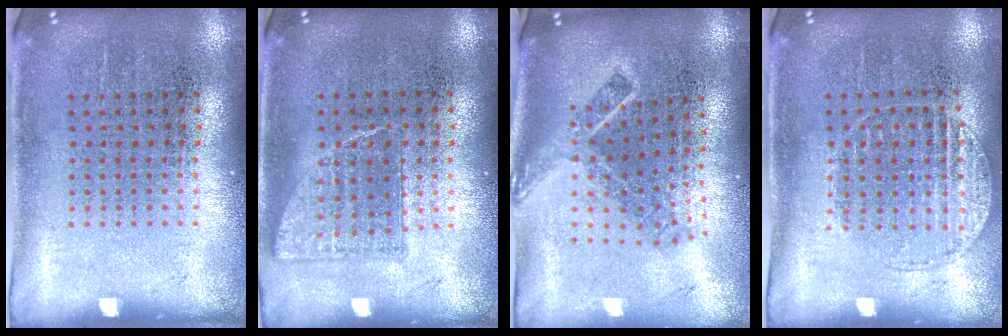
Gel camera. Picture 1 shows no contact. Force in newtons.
{"total": 0.7, "press": 0.6, "slide": 0.3}
{"total": 2.1, "press": 1.5, "slide": 1.5}
{"total": 1.1, "press": 1.1, "slide": 0.2}